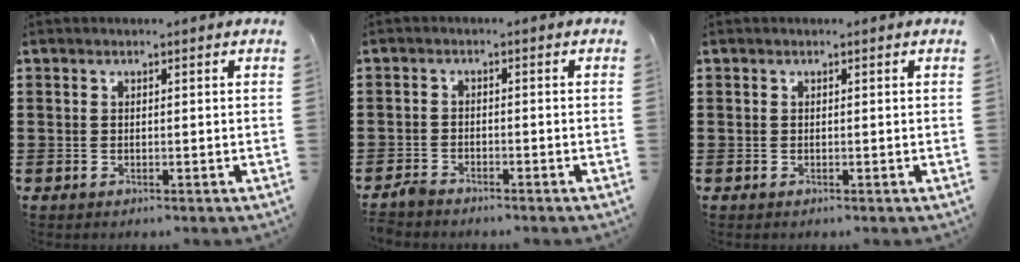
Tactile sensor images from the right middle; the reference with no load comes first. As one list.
[{"total": 2.1, "force": [-2.1, 0.4, 0.3], "torque": [-0.018, 0.000, -0.046]}, {"total": 0.0}]